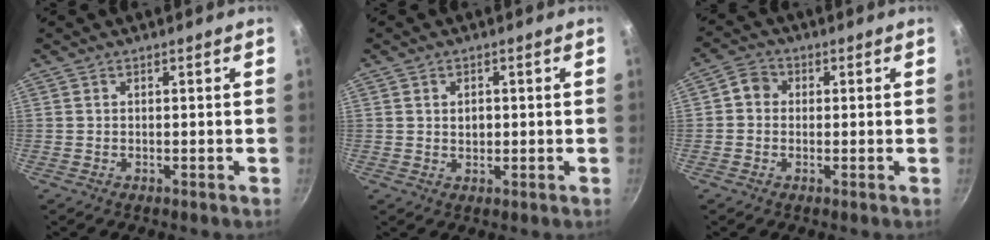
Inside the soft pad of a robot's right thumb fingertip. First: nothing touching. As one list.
[{"total": 2.4, "force": [0.3, 1.8, 1.5], "torque": [-0.015, 0.001, 0.006]}, {"total": 3.9, "force": [0.2, 3.5, 1.7], "torque": [-0.017, 0.007, -0.013]}]